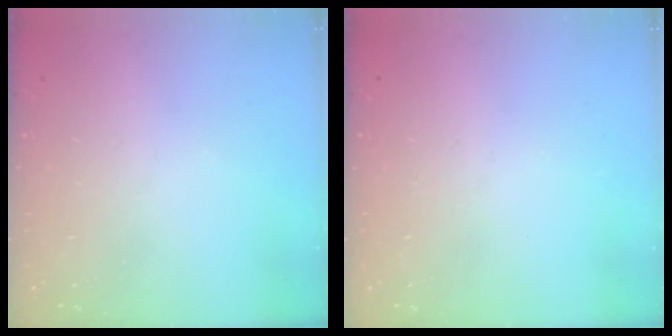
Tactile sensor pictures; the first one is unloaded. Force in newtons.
{"total": 0.0}